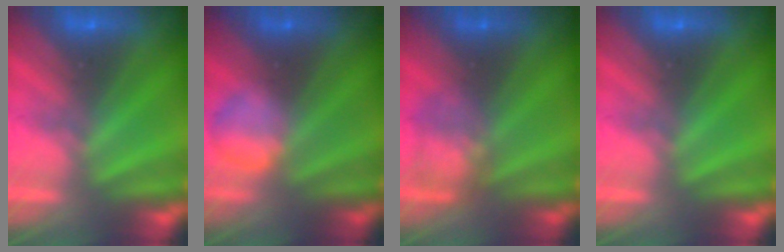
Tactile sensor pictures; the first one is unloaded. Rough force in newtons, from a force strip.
{"total": 2.3}
{"total": 2.3}
{"total": 0.0}